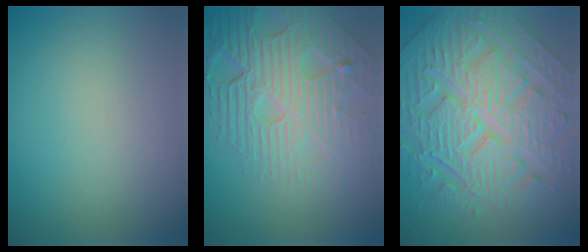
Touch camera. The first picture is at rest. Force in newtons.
{"total": 8.7, "press": 5.9, "slide": 6.5}
{"total": 10.8, "press": 8.0, "slide": 7.3}